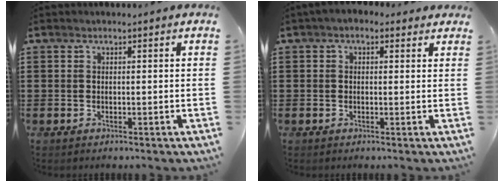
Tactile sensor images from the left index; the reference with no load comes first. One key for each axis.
{"total": 1.7, "fx": 0.6, "fy": 1.5, "fz": 0.8, "tx": -0.021, "ty": 0.009, "tz": 0.009}